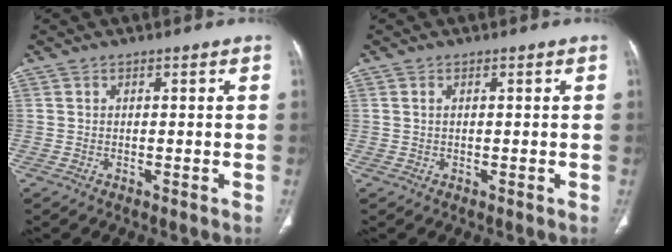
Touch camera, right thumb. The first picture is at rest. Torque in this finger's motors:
{"motor_torque": [-0.07, -0.25, -0.43, 0.31, 0.03]}